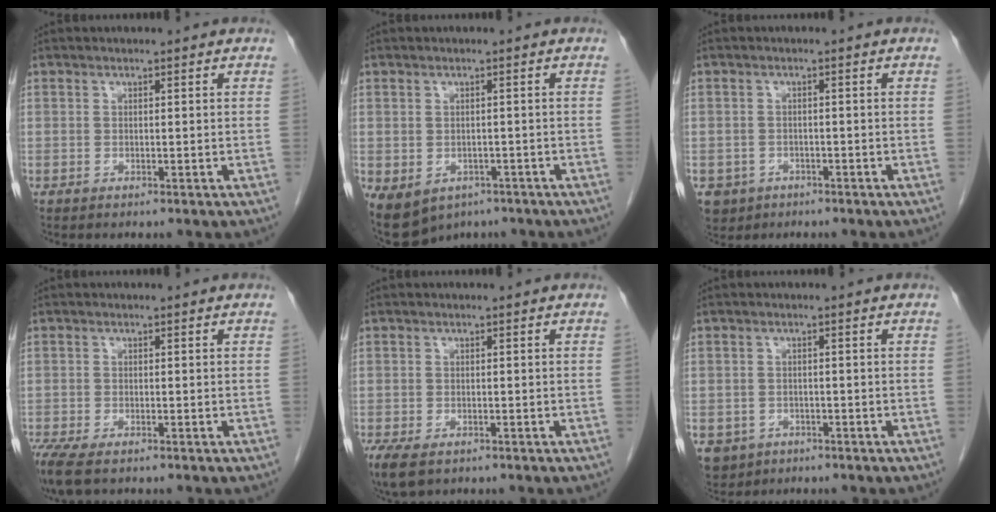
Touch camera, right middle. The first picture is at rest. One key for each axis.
{"total": 8.9, "fx": -4.9, "fy": 6.4, "fz": 3.8, "tx": -0.079, "ty": 0.001, "tz": -0.063}
{"total": 4.2, "fx": -2.3, "fy": 3.5, "fz": 0.8, "tx": -0.017, "ty": 0.005, "tz": -0.032}
{"total": 5.9, "fx": -4.3, "fy": 1.9, "fz": 3.6, "tx": -0.076, "ty": -0.017, "tz": -0.077}
{"total": 6.1, "fx": -3.7, "fy": 3.3, "fz": 3.6, "tx": -0.081, "ty": -0.014, "tz": -0.061}
{"total": 5.3, "fx": -2.7, "fy": 4.3, "fz": 1.3, "tx": -0.028, "ty": 0.003, "tz": -0.038}